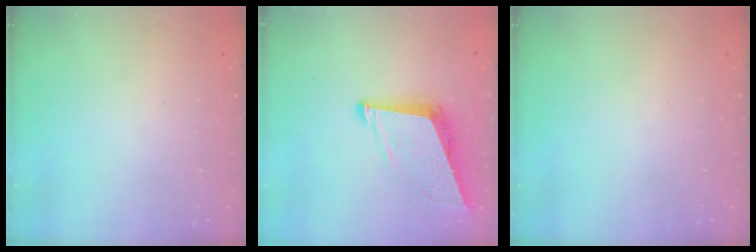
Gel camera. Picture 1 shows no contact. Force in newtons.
{"total": 9.1, "press": 8.7, "slide": 2.6}
{"total": 0.0}